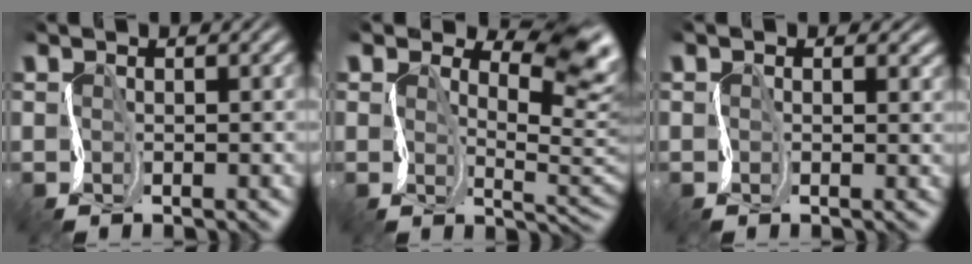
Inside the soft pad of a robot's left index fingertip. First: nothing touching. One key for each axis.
{"total": 6.7, "fx": 3.2, "fy": 2.6, "fz": 5.3, "tx": -0.083, "ty": -0.003, "tz": 0.054}
{"total": 1.2, "fx": 0.4, "fy": 0.8, "fz": 0.8, "tx": -0.006, "ty": 0.001, "tz": 0.004}